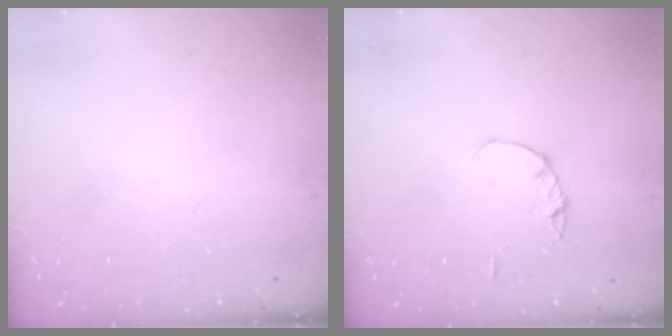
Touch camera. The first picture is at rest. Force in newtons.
{"total": 1.4, "press": 1.3, "slide": 0.3}